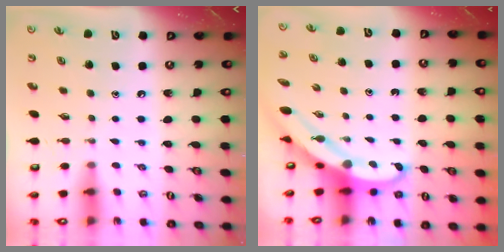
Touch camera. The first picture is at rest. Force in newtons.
{"total": 6.0, "press": 6.0, "slide": 0.2}